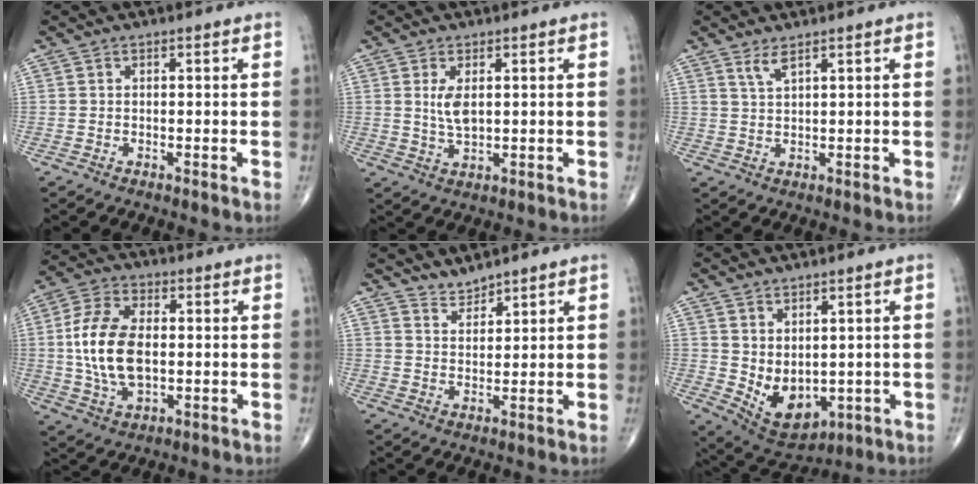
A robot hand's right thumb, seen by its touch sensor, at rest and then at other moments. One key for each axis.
{"total": 4.2, "fx": 1.0, "fy": 1.8, "fz": 3.6, "tx": -0.069, "ty": -0.011, "tz": 0.026}
{"total": 2.4, "fx": 1.7, "fy": 0.3, "fz": 1.6, "tx": -0.037, "ty": -0.011, "tz": 0.040}
{"total": 13.6, "fx": 0.1, "fy": 7.7, "fz": 11.2, "tx": -0.220, "ty": 0.007, "tz": 0.003}
{"total": 3.0, "fx": 3.0, "fy": 0.4, "fz": 0.2, "tx": 0.007, "ty": -0.020, "tz": 0.059}
{"total": 9.4, "fx": -0.3, "fy": 6.0, "fz": 7.2, "tx": -0.093, "ty": -0.010, "tz": 0.027}